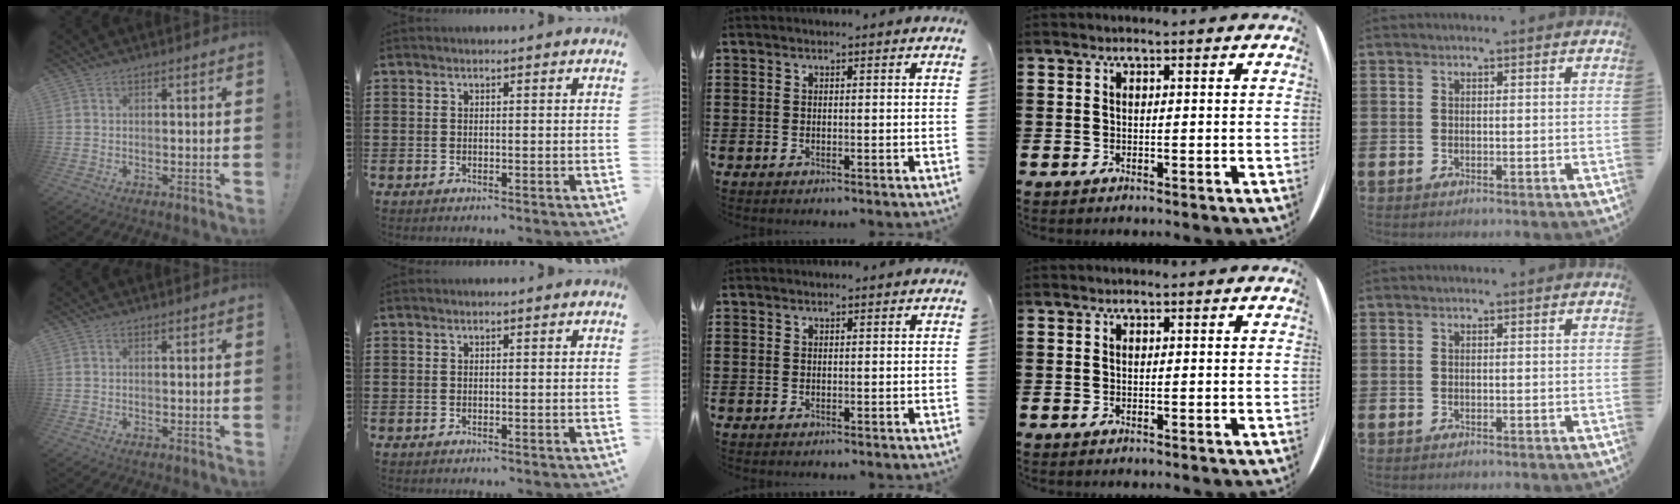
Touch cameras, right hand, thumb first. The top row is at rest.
{}